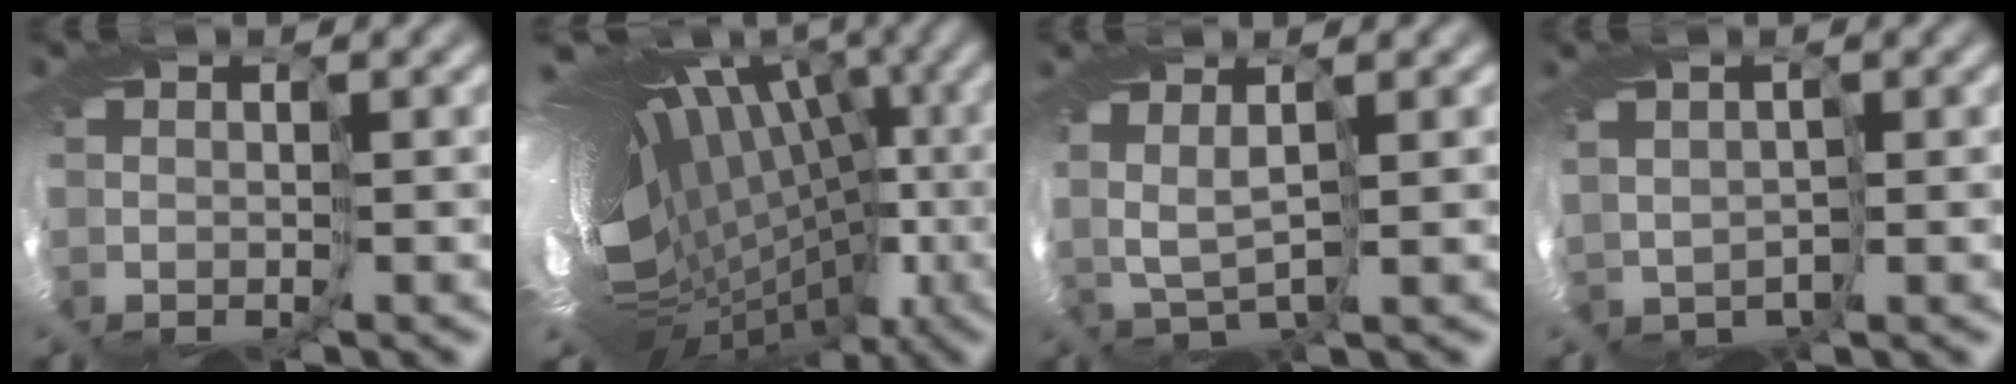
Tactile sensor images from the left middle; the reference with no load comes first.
{"total": 17.4, "force": [-0.1, 10.4, 14.0], "torque": [-0.216, 0.018, 0.016]}
{"total": 1.1, "force": [1.1, 0.2, 0.4], "torque": [-0.024, 0.001, 0.029]}
{"total": 1.3, "force": [0.5, 1.1, -0.3], "torque": [-0.005, 0.004, 0.014]}